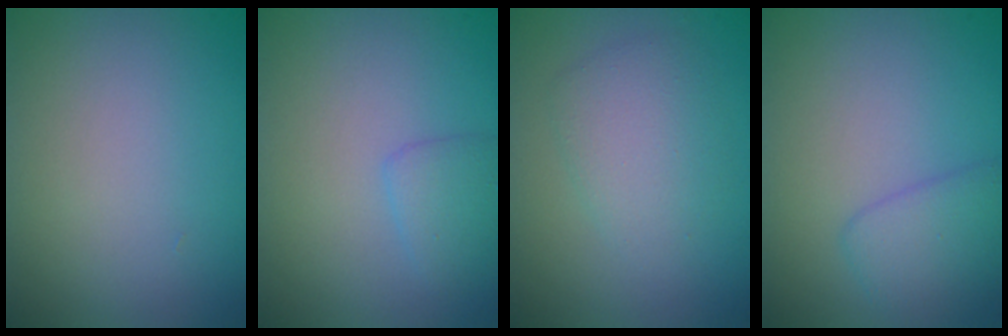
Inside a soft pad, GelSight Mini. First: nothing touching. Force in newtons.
{"total": 1.7, "press": 1.7, "slide": 0.1}
{"total": 2.8, "press": 2.8, "slide": 0.2}
{"total": 2.6, "press": 2.5, "slide": 0.2}